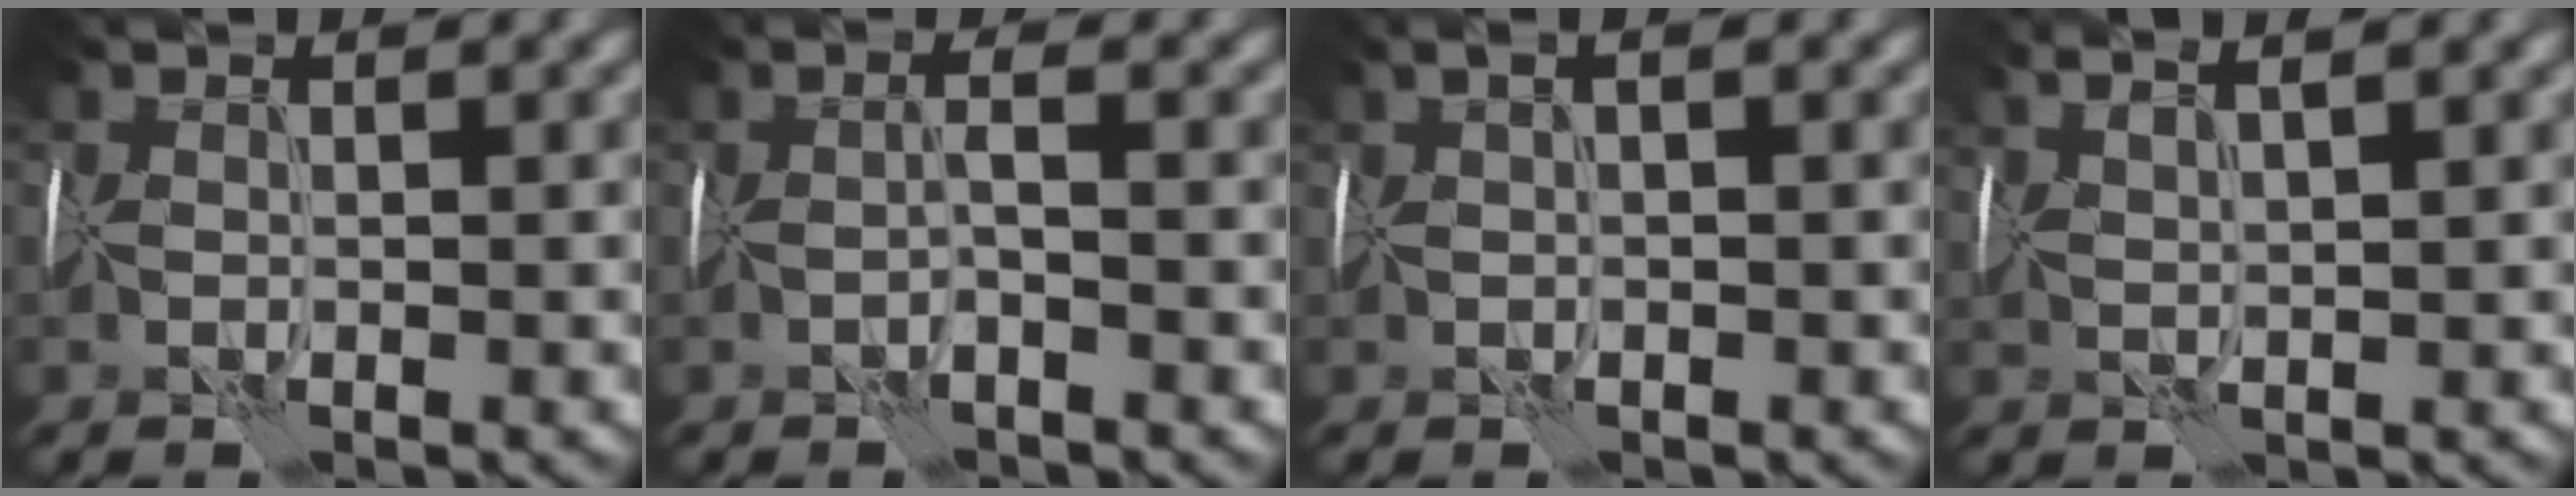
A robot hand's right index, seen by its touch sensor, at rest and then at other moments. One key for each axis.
{"total": 1.1, "fx": -0.3, "fy": -0.4, "fz": 1.0, "tx": -0.022, "ty": 0.007, "tz": -0.011}
{"total": 1.8, "fx": 0.8, "fy": 0.2, "fz": 1.6, "tx": -0.026, "ty": 0.017, "tz": 0.010}
{"total": 5.2, "fx": 3.5, "fy": 1.5, "fz": 3.6, "tx": -0.046, "ty": 0.037, "tz": 0.036}